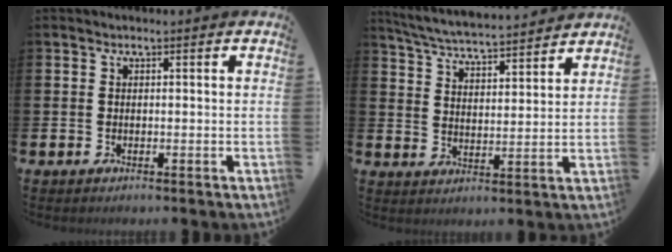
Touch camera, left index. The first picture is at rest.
{"total": 5.7, "force": [5.6, 0.2, 1.0], "torque": [-0.042, -0.039, 0.097]}